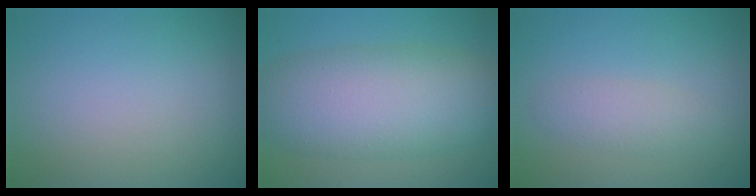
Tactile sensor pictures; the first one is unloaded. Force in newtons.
{"total": 9.5, "press": 9.5, "slide": 0.3}
{"total": 2.0, "press": 2.0, "slide": 0.1}